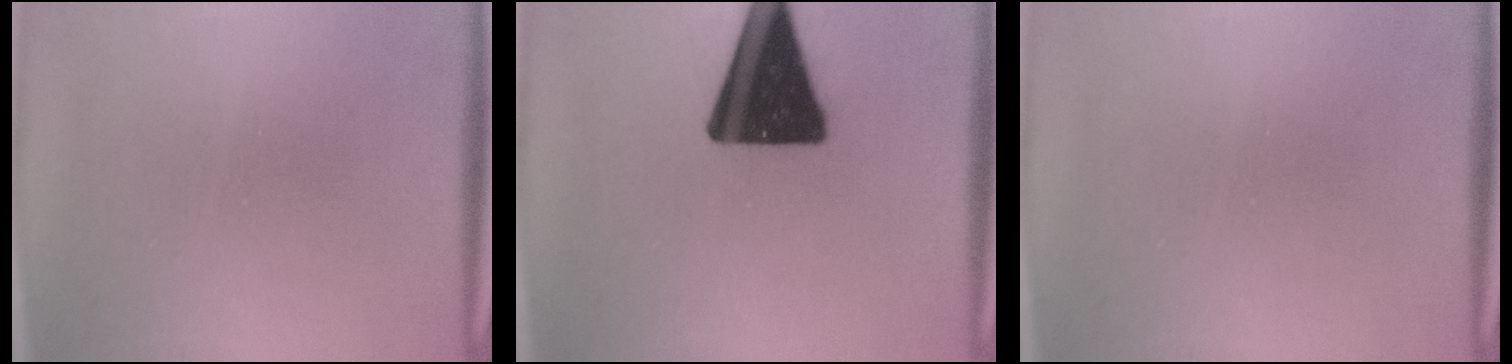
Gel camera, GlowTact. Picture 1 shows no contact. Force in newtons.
{"total": 19.0}
{"total": 0.0}